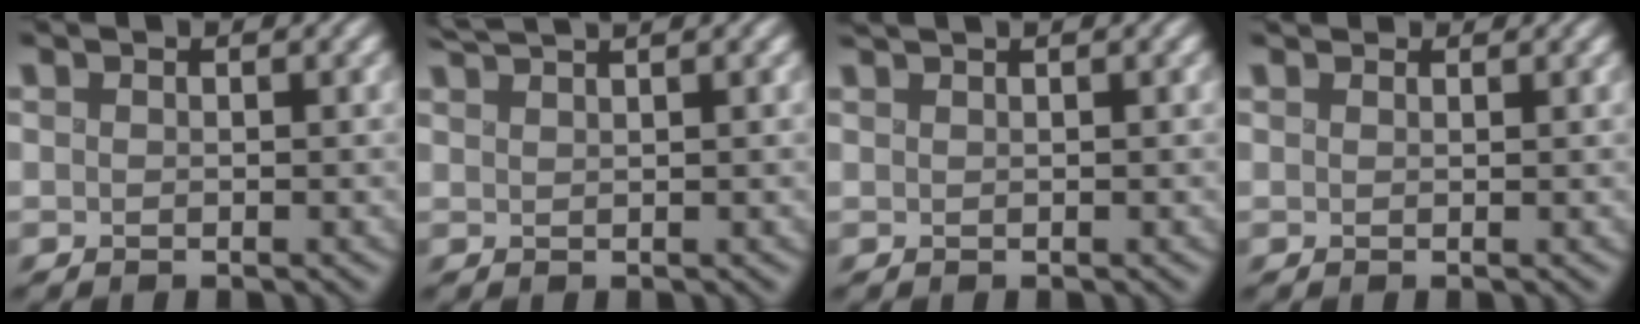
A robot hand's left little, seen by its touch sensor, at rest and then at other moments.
{"total": 2.3, "force": [2.1, -0.5, 0.7], "torque": [-0.019, 0.016, 0.044]}
{"total": 1.1, "force": [1.0, -0.2, 0.3], "torque": [-0.006, 0.013, 0.021]}
{"total": 1.3, "force": [1.2, 0.3, 0.3], "torque": [-0.012, 0.008, 0.016]}